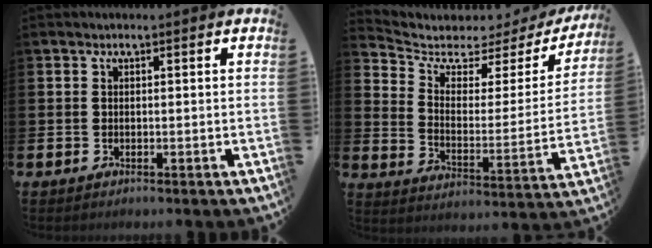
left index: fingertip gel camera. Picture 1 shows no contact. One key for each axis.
{"total": 4.3, "fx": 3.5, "fy": 2.2, "fz": 1.2, "tx": -0.053, "ty": -0.033, "tz": 0.048}